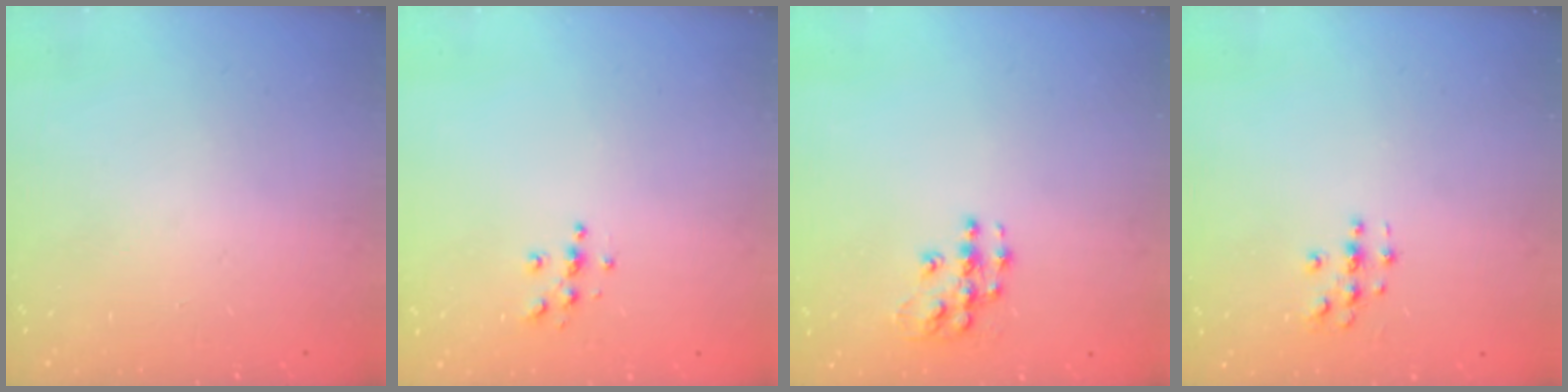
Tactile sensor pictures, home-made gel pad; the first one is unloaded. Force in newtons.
{"total": 5.0, "press": 5.0, "slide": 0.4}
{"total": 9.2, "press": 9.2, "slide": 0.5}
{"total": 2.8, "press": 2.8, "slide": 0.3}